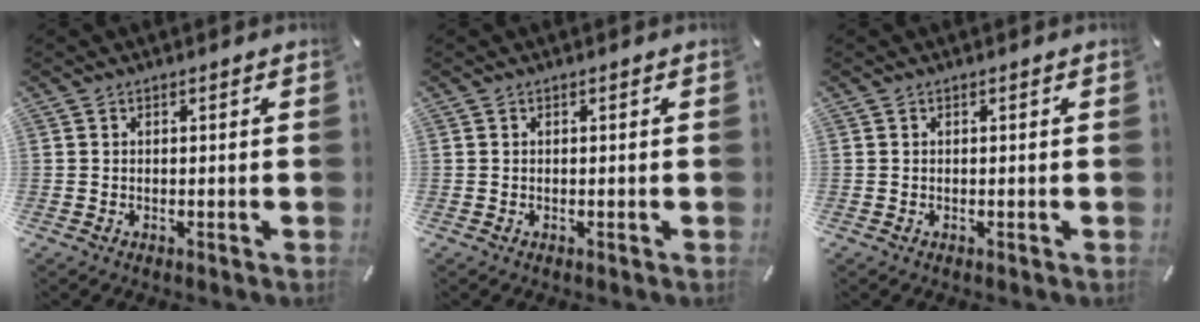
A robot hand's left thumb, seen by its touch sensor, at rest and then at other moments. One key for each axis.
{"total": 0.0}
{"total": 0.0}